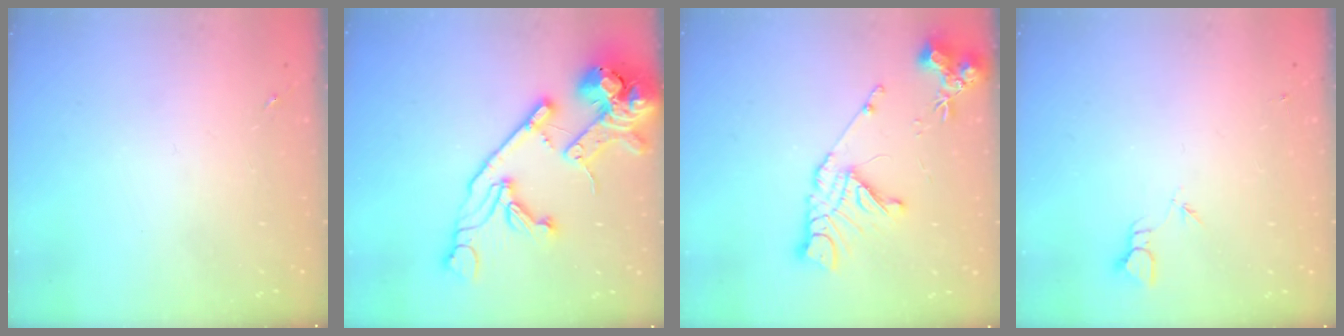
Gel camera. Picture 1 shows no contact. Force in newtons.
{"total": 23.6, "press": 23.4, "slide": 3.5}
{"total": 15.4, "press": 15.3, "slide": 1.8}
{"total": 2.3, "press": 2.3, "slide": 0.1}